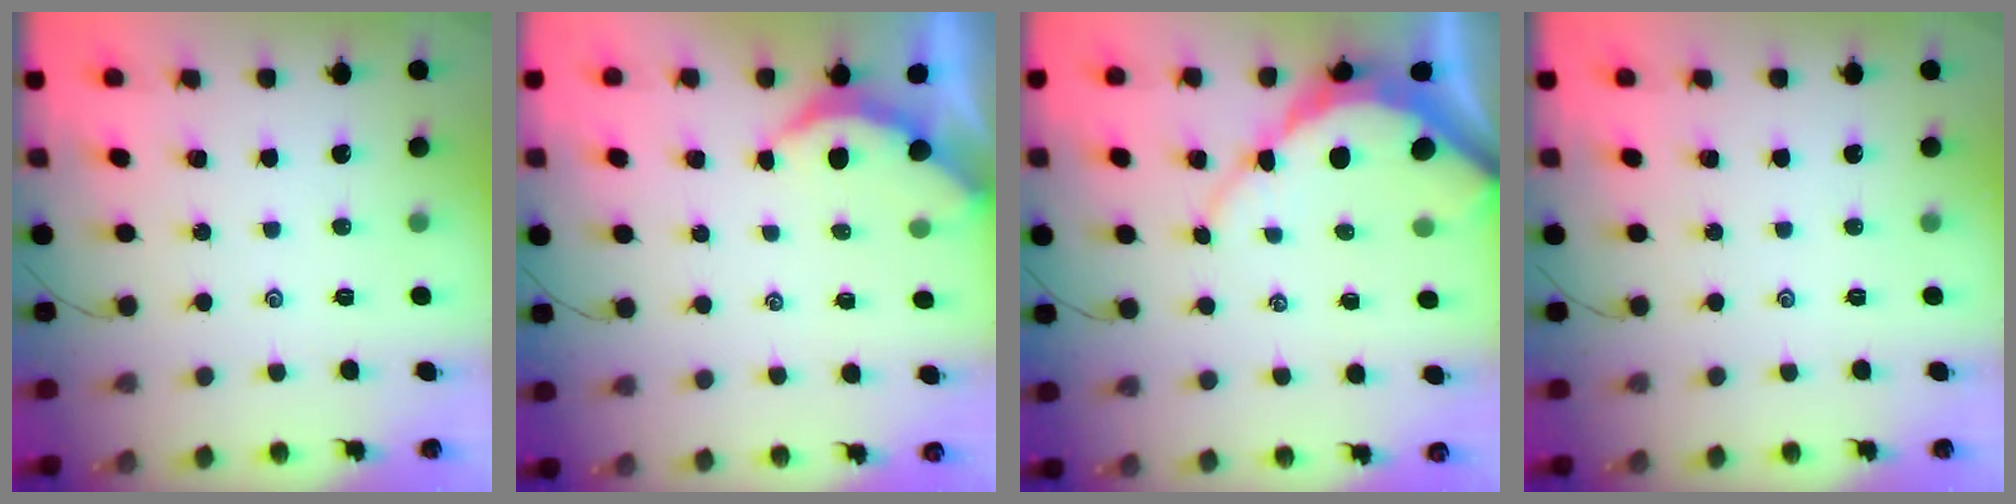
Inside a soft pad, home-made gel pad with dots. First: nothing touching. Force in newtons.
{"total": 2.2, "press": 2.2, "slide": 0.4}
{"total": 8.2, "press": 8.1, "slide": 0.9}
{"total": 0.0}